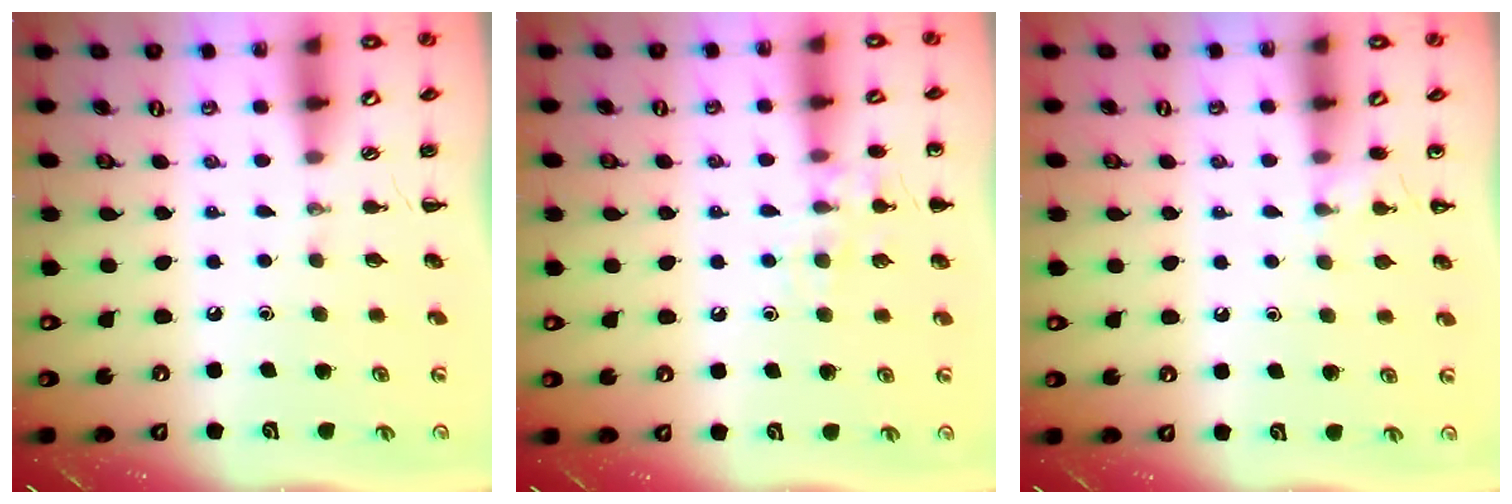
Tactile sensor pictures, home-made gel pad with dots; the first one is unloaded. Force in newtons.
{"total": 9.0, "press": 8.9, "slide": 1.7}
{"total": 4.1, "press": 4.0, "slide": 1.0}